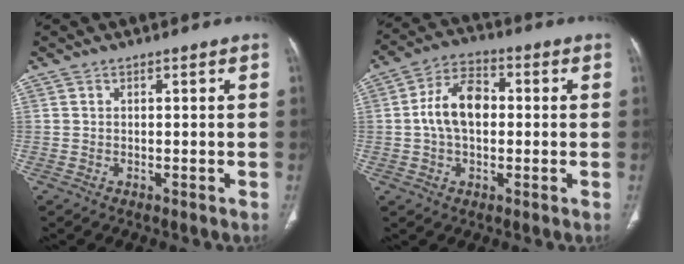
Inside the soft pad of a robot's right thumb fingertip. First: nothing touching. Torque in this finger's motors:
{"motor_torque": [0.13, 0.08, 1.06, 0.09, 0.06]}